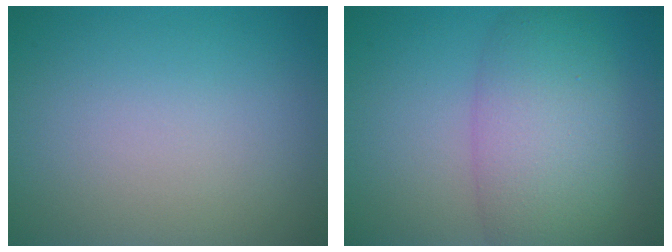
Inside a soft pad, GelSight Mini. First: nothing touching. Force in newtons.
{"total": 7.2, "press": 7.2, "slide": 0.4}